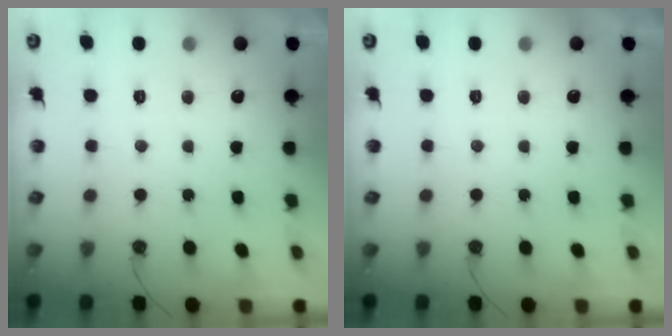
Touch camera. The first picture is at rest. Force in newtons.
{"total": 0.0}